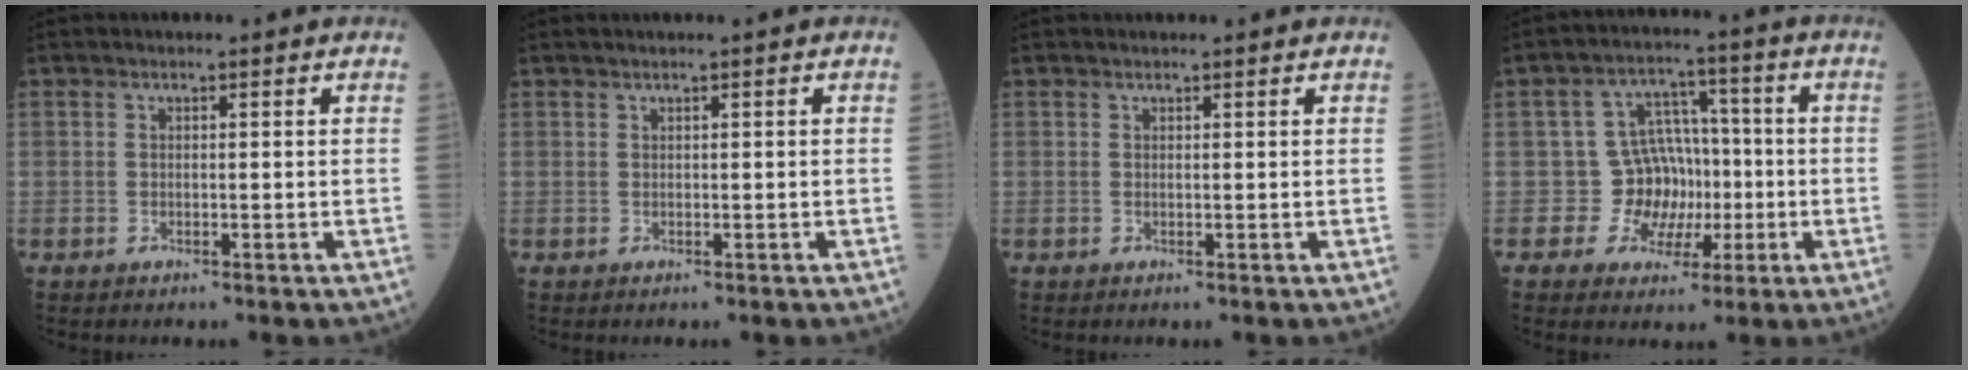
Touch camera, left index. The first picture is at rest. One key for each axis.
{"total": 0.6, "fx": 0.5, "fy": -0.2, "fz": 0.3, "tx": -0.007, "ty": 0.006, "tz": 0.019}
{"total": 1.6, "fx": 1.5, "fy": 0.3, "fz": 0.5, "tx": -0.010, "ty": 0.018, "tz": 0.023}
{"total": 7.6, "fx": -1.5, "fy": 7.1, "fz": 2.3, "tx": -0.027, "ty": 0.024, "tz": -0.017}